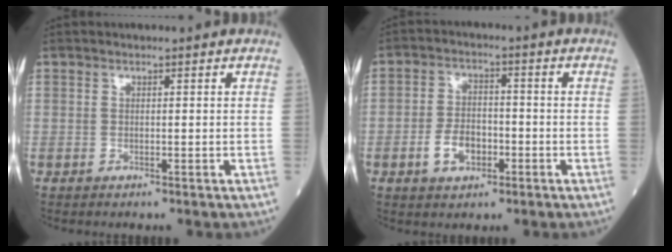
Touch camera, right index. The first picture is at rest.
{"total": 5.6, "force": [-2.1, 3.3, 3.9], "torque": [-0.079, 0.006, -0.038]}